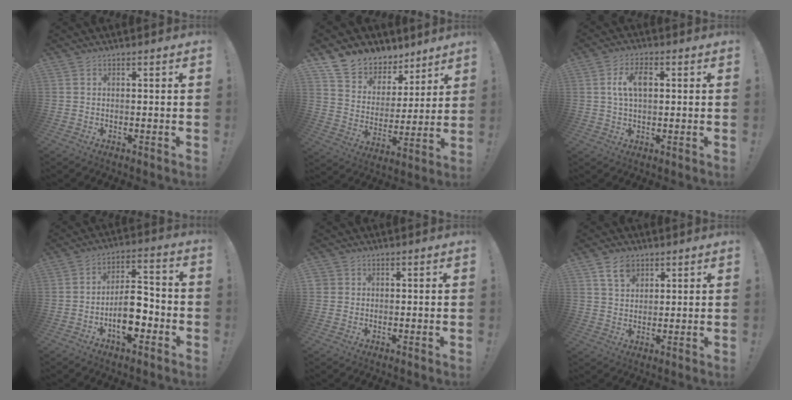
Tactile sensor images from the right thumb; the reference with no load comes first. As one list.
[{"total": 10.3, "force": [8.1, 6.2, 1.6], "torque": [-0.039, -0.065, 0.155]}, {"total": 7.1, "force": [1.4, 3.9, 5.7], "torque": [-0.098, 0.008, 0.023]}, {"total": 12.2, "force": [-4.9, 6.2, 9.2], "torque": [-0.160, 0.027, -0.085]}, {"total": 1.6, "force": [0.5, 1.5, 0.1], "torque": [0.004, -0.002, 0.008]}, {"total": 6.7, "force": [3.9, 4.5, 3.1], "torque": [-0.044, -0.012, 0.072]}]